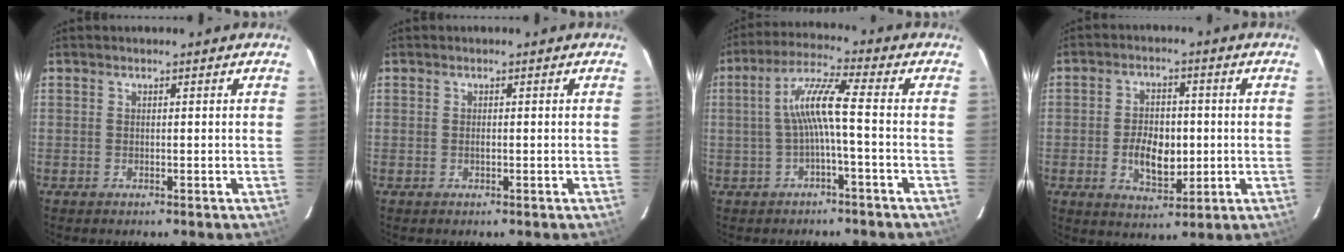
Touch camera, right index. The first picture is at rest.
{"total": 0.5, "force": [-0.1, 0.2, 0.4], "torque": [-0.008, 0.000, -0.002]}
{"total": 7.2, "force": [-1.2, -0.1, 7.1], "torque": [-0.155, 0.014, -0.019]}
{"total": 8.3, "force": [-1.2, 4.9, 6.6], "torque": [-0.125, 0.004, -0.012]}